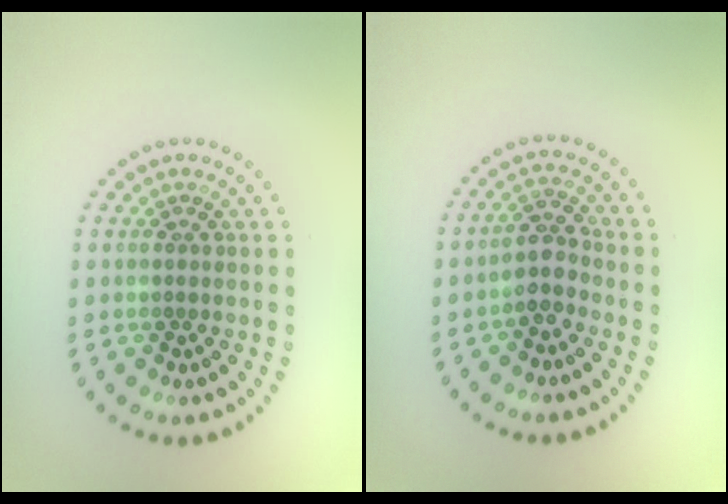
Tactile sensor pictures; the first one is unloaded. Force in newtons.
{"total": 2.3, "press": 1.9, "slide": 1.2}